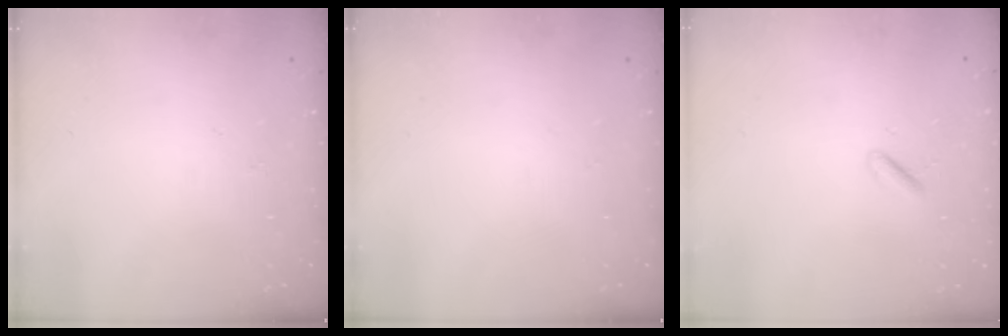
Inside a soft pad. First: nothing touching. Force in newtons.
{"total": 0.0}
{"total": 0.7, "press": 0.3, "slide": 0.6}